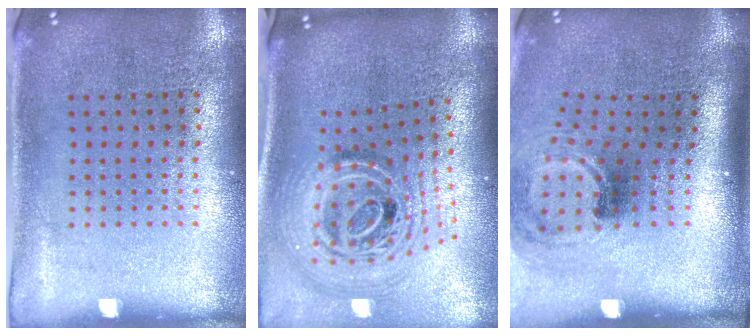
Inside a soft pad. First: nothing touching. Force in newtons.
{"total": 2.5, "press": 1.8, "slide": 1.8}
{"total": 1.9, "press": 1.2, "slide": 1.4}